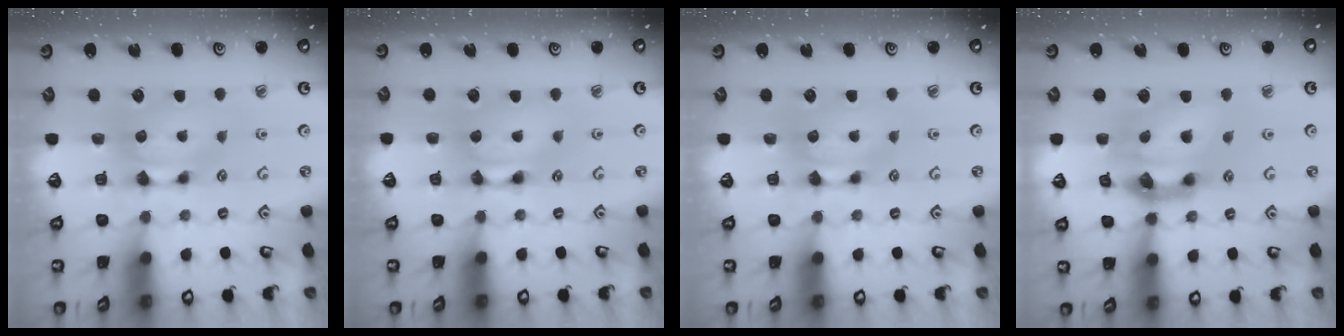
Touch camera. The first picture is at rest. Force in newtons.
{"total": 1.9, "press": 1.9, "slide": 0.1}
{"total": 0.0}
{"total": 9.1, "press": 8.8, "slide": 2.5}